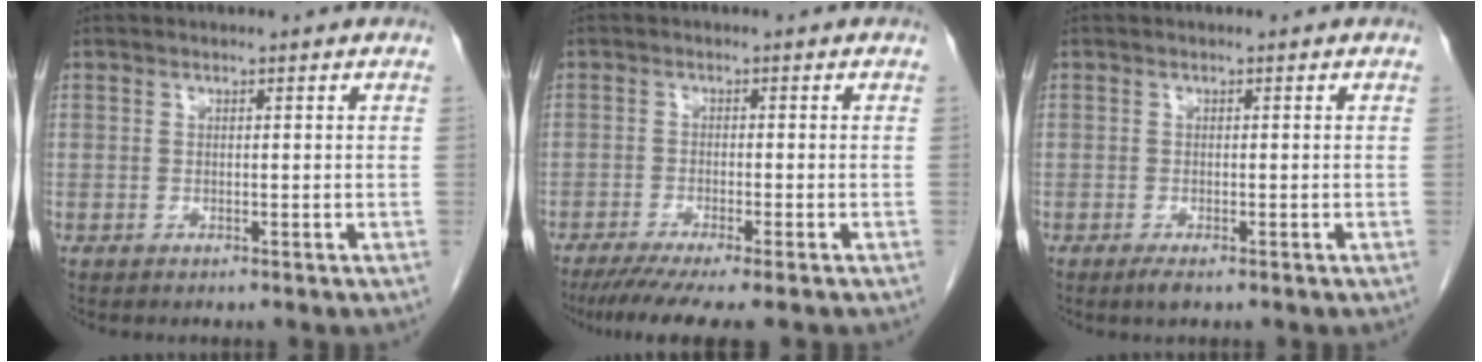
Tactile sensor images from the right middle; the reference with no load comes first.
{"total": 8.6, "force": [-6.9, 0.2, 5.2], "torque": [-0.074, -0.022, -0.106]}
{"total": 1.3, "force": [-0.9, 0.3, 0.9], "torque": [-0.021, -0.004, -0.014]}